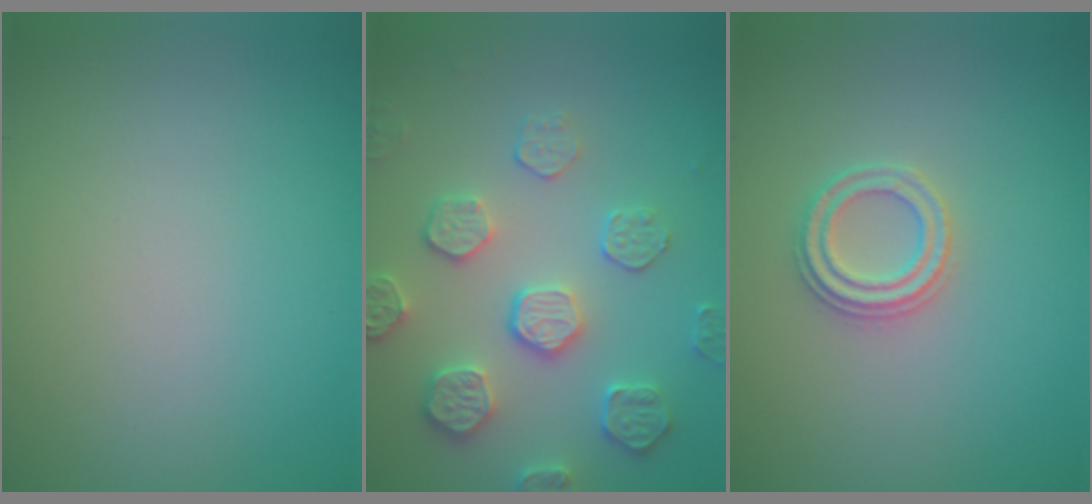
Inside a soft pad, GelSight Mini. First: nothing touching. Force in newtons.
{"total": 4.4, "press": 4.3, "slide": 1.1}
{"total": 2.3, "press": 2.3, "slide": 0.3}